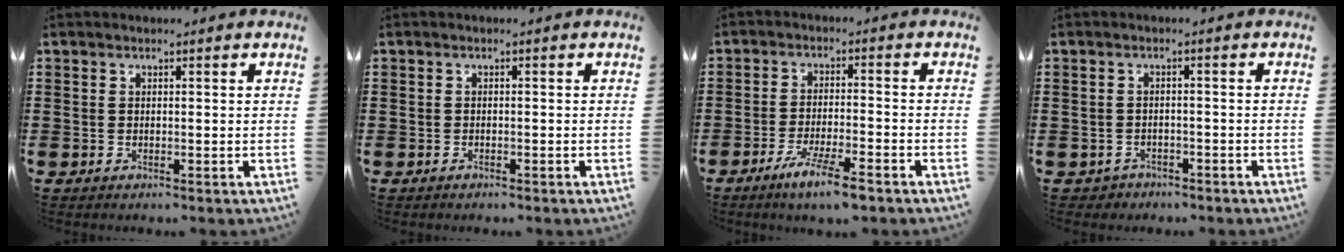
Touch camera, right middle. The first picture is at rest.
{"total": 0.7, "force": [-0.6, 0.4, -0.1], "torque": [0.000, 0.000, -0.014]}
{"total": 6.1, "force": [-4.4, 0.4, 4.2], "torque": [-0.078, -0.008, -0.077]}
{"total": 2.0, "force": [-1.8, 0.8, -0.3], "torque": [-0.005, -0.002, -0.042]}